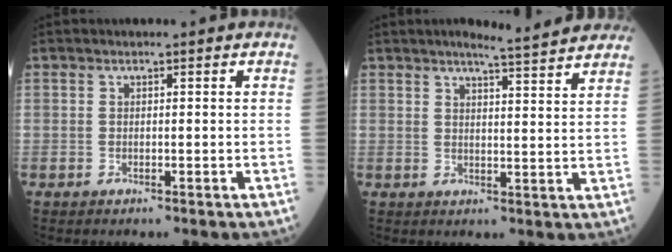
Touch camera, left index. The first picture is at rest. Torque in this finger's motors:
{"motor_torque": [0.69, -1.45, 0.01, 0.05]}